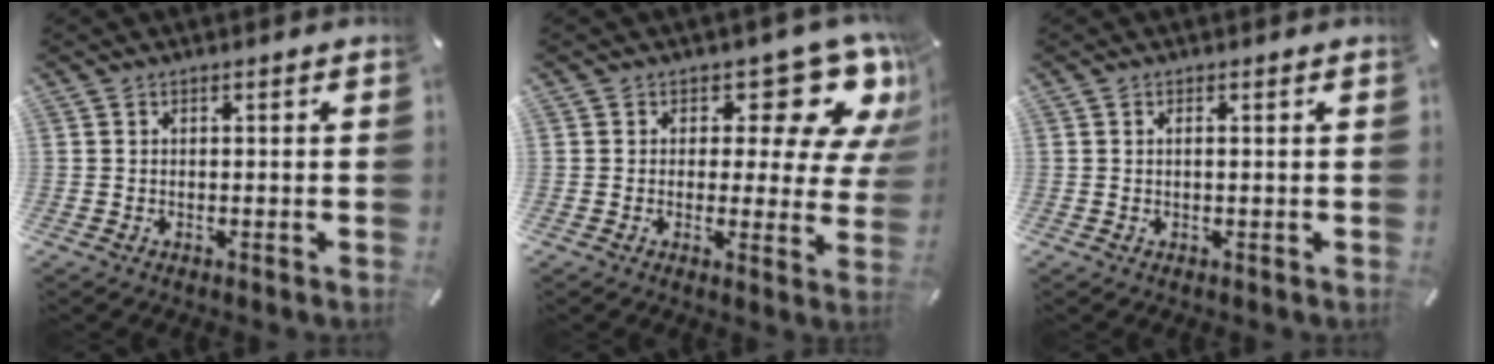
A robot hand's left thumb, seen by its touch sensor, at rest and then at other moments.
{"total": 13.2, "force": [7.9, 6.1, 8.7], "torque": [-0.097, -0.066, 0.129]}
{"total": 1.2, "force": [0.2, 0.0, 1.2], "torque": [-0.022, -0.003, 0.003]}